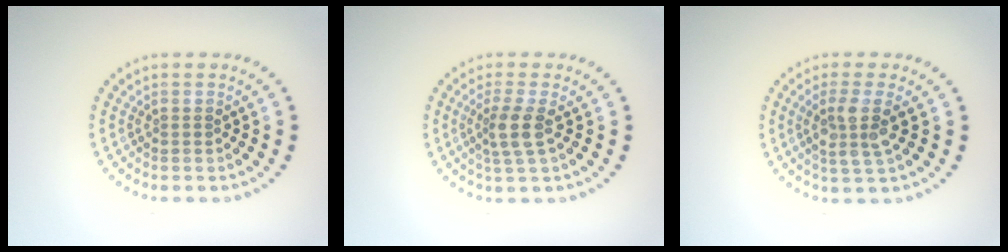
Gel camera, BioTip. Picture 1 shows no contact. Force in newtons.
{"total": 2.5, "press": 2.0, "slide": 1.5}
{"total": 3.1, "press": 2.7, "slide": 1.5}